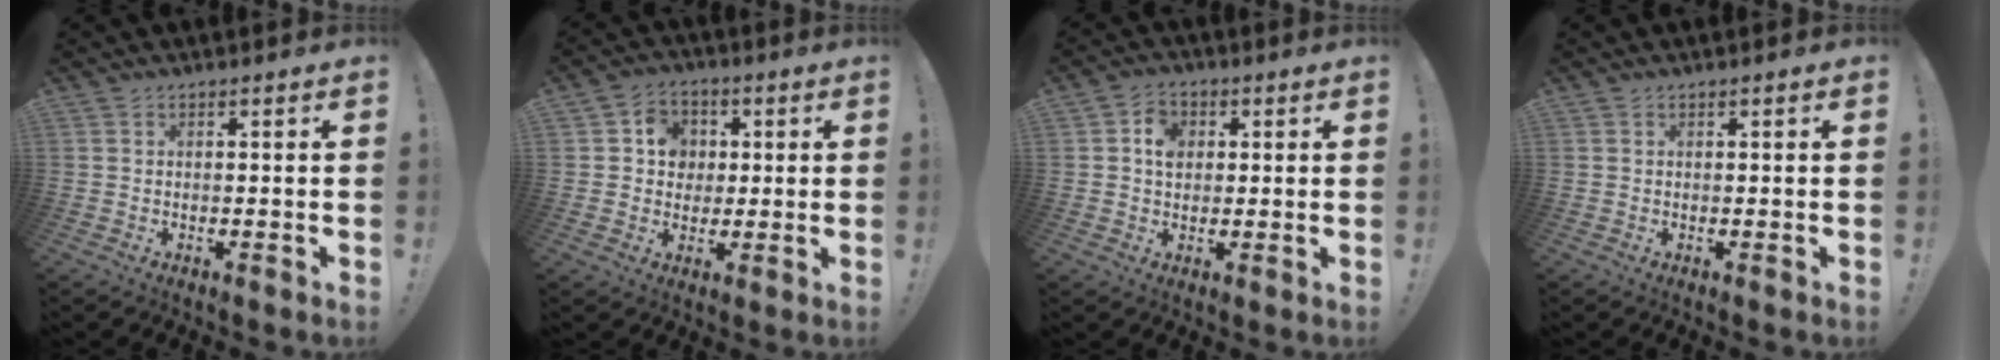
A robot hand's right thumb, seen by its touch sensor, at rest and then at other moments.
{"total": 8.1, "force": [1.7, 7.5, 2.6], "torque": [-0.029, -0.003, 0.033]}
{"total": 5.5, "force": [1.0, 4.6, 2.7], "torque": [-0.029, 0.003, 0.014]}
{"total": 0.0}